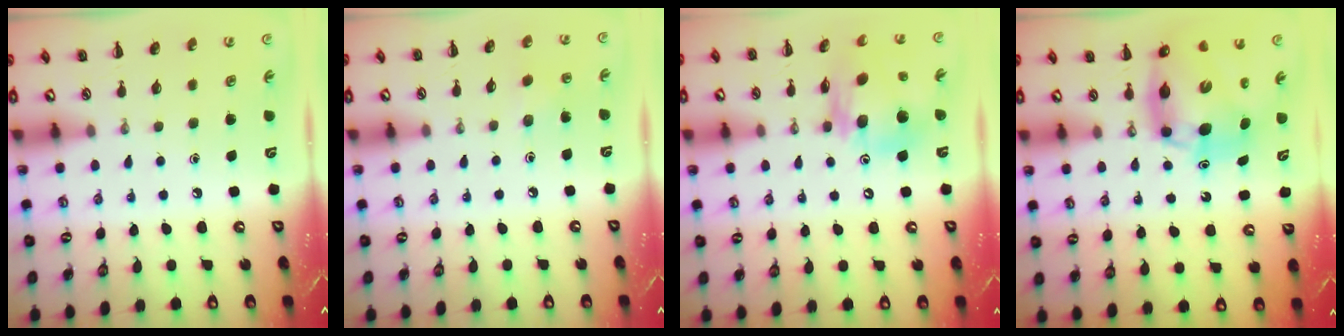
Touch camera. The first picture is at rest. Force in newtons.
{"total": 3.0, "press": 2.8, "slide": 1.0}
{"total": 13.8, "press": 13.1, "slide": 4.3}
{"total": 11.8, "press": 11.2, "slide": 3.7}